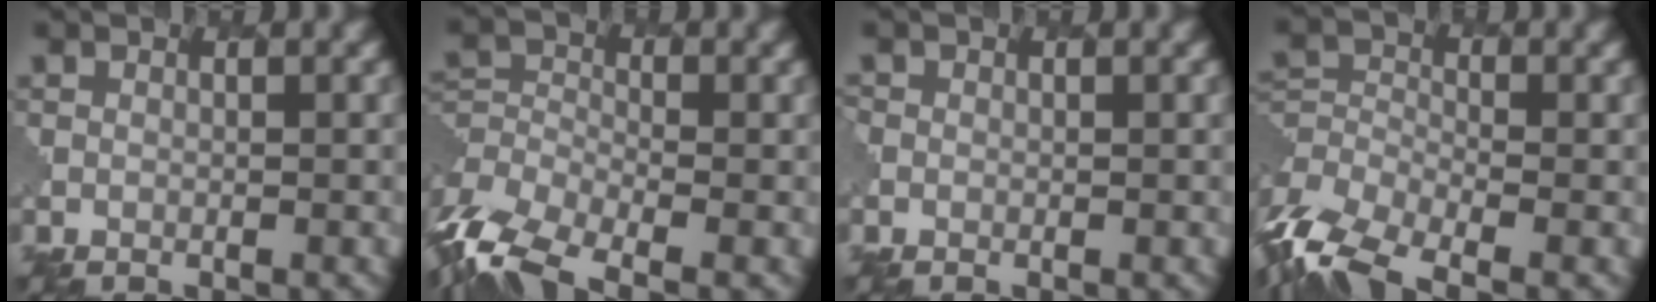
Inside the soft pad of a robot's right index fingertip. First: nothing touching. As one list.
[{"total": 6.5, "force": [-4.5, 2.8, 3.7], "torque": [-0.074, -0.007, -0.096]}, {"total": 0.6, "force": [-0.1, 0.6, 0.1], "torque": [-0.002, -0.002, -0.002]}, {"total": 6.6, "force": [-4.6, 2.9, 3.7], "torque": [-0.074, -0.007, -0.098]}]